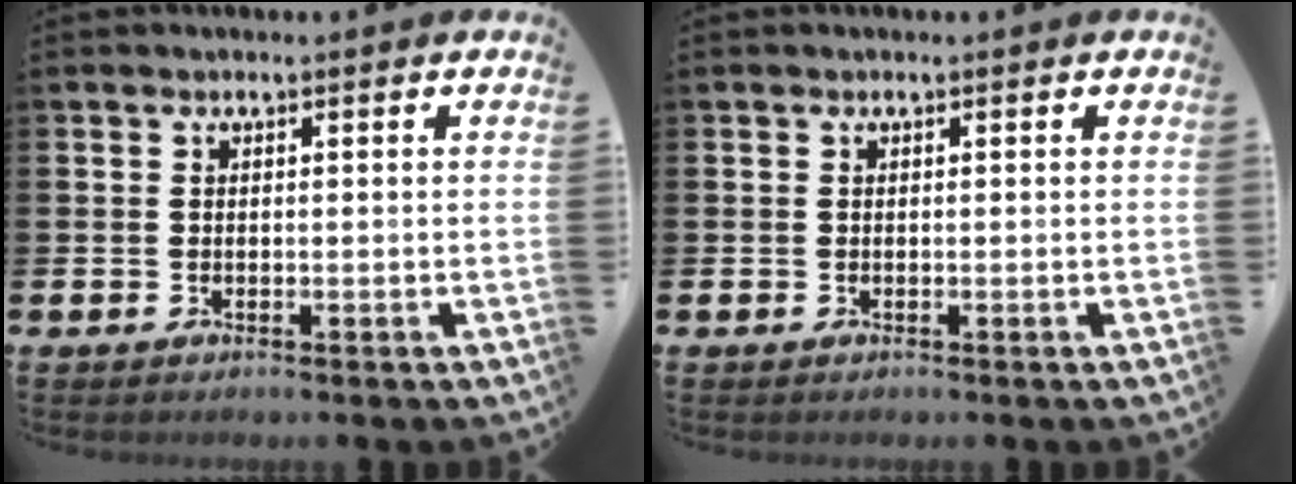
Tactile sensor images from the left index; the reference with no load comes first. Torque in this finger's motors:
{"motor_torque": [-0.11, 0.11, 0.05, 0.01]}